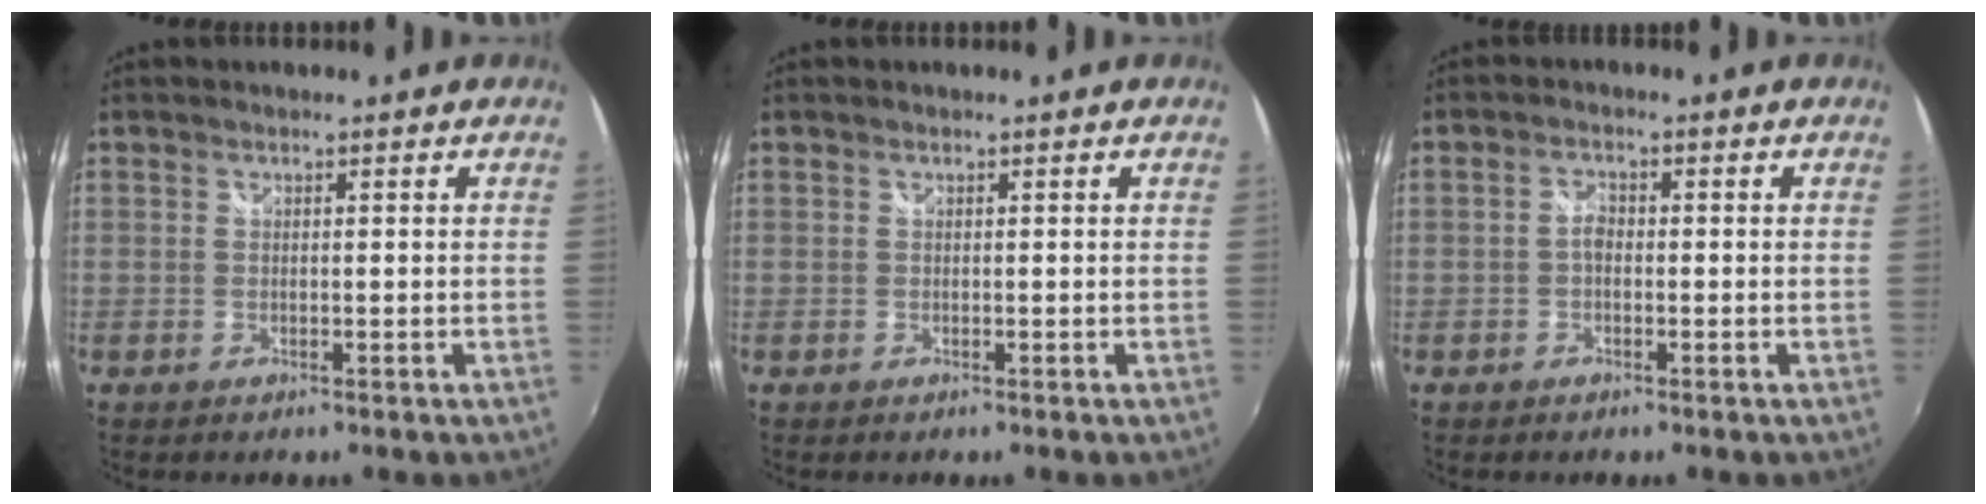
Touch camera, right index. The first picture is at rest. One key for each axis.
{"total": 0.0}
{"total": 1.8, "fx": -0.6, "fy": 1.2, "fz": 1.3, "tx": -0.026, "ty": 0.005, "tz": -0.014}